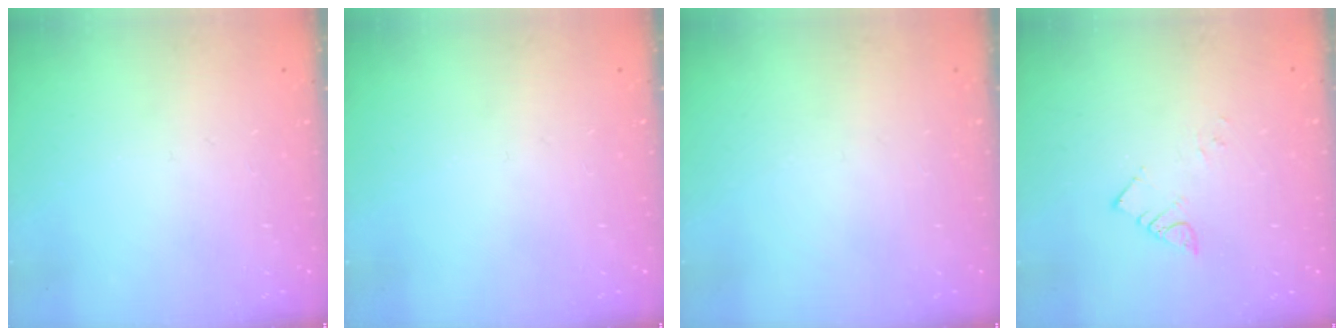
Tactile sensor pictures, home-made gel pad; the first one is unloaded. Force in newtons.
{"total": 0.0}
{"total": 0.0}
{"total": 4.4, "press": 4.4, "slide": 0.1}